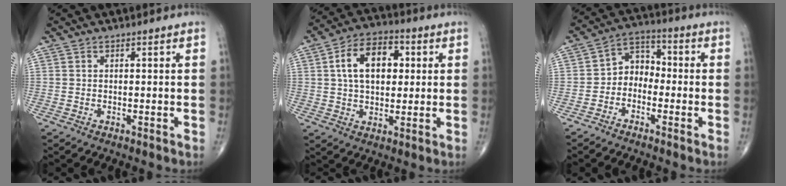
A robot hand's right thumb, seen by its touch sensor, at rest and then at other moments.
{"total": 12.5, "force": [2.5, 7.9, 9.4], "torque": [-0.134, 0.012, 0.036]}
{"total": 6.2, "force": [-1.8, 4.9, 3.4], "torque": [-0.029, 0.035, -0.051]}